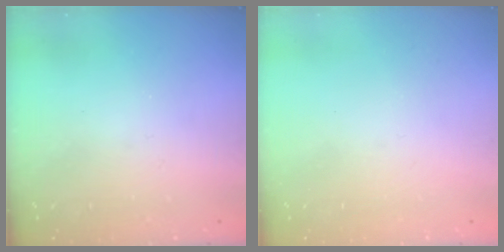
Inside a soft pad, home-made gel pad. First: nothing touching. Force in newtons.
{"total": 0.0}